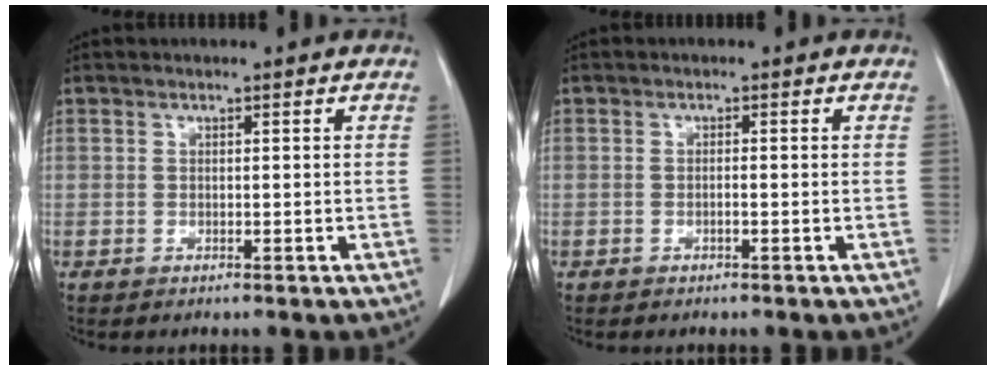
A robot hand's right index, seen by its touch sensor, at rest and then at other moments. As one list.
[{"total": 0.7, "force": [-0.3, 0.0, 0.7], "torque": [-0.013, 0.001, -0.005]}]